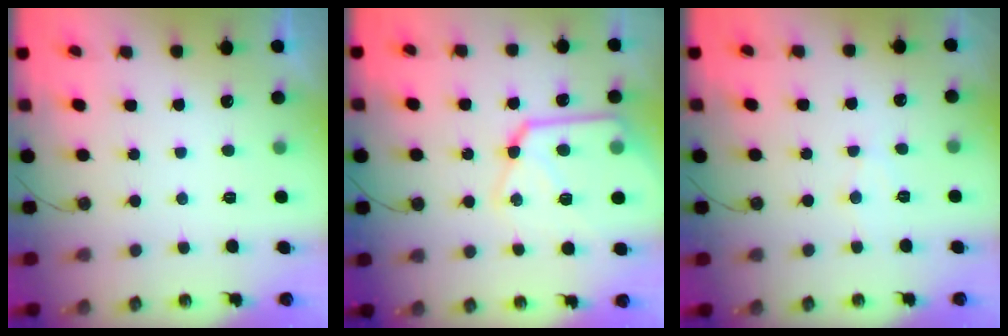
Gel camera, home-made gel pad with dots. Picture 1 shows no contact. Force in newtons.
{"total": 16.4, "press": 16.4, "slide": 1.5}
{"total": 5.3, "press": 5.3, "slide": 0.6}